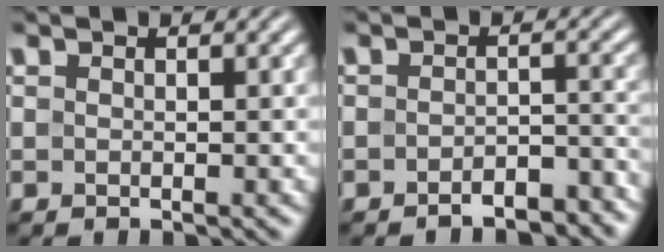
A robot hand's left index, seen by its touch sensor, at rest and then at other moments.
{"total": 3.6, "force": [-2.9, 1.2, 1.7], "torque": [-0.021, 0.004, -0.038]}